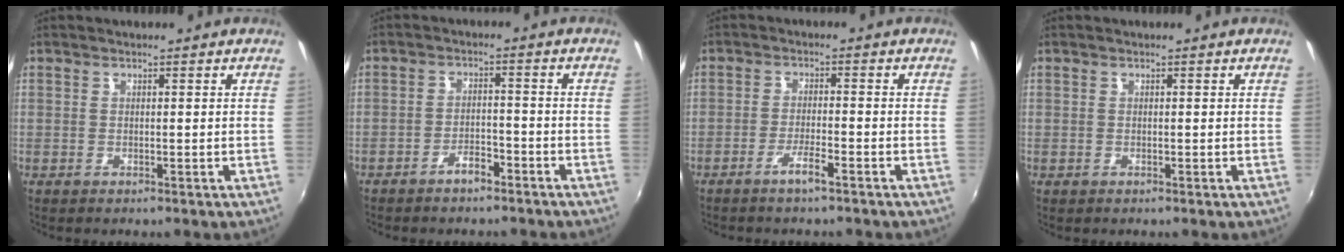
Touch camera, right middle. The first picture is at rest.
{"total": 3.8, "force": [-3.1, 1.3, 1.6], "torque": [-0.043, 0.010, -0.044]}
{"total": 3.3, "force": [-2.5, 0.1, 2.1], "torque": [-0.054, 0.002, -0.045]}
{"total": 0.0}